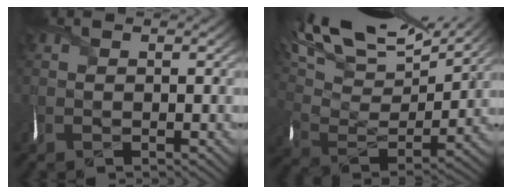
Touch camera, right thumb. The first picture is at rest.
{"total": 18.7, "force": [14.0, 6.3, 10.7], "torque": [-0.258, 0.044, 0.199]}